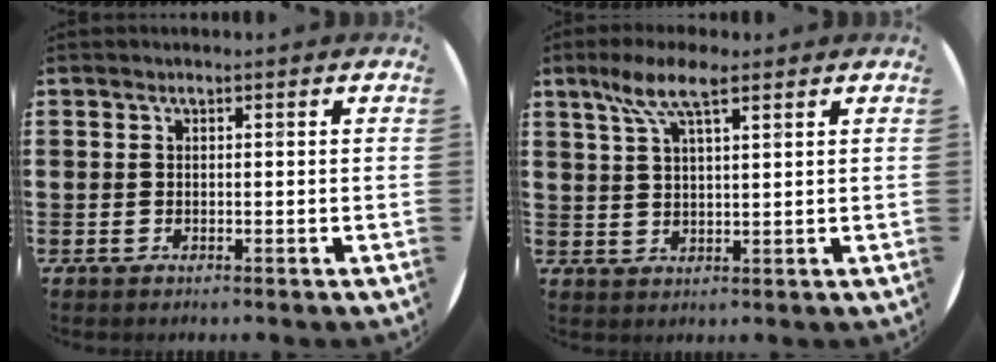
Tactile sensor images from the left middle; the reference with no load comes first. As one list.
[{"total": 7.0, "force": [4.4, 1.9, 5.1], "torque": [-0.109, 0.007, 0.076]}]